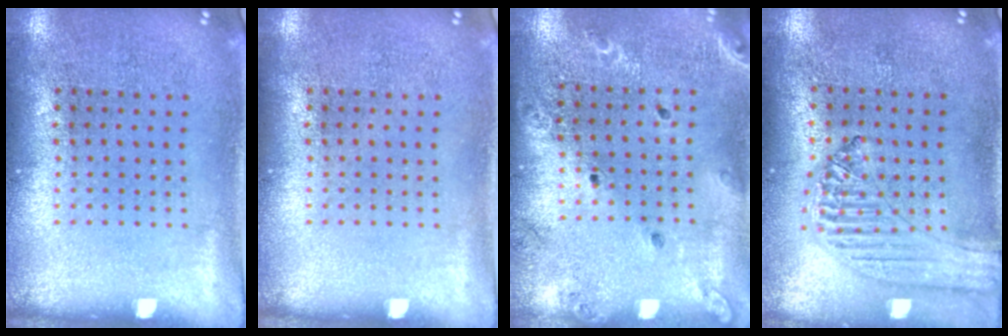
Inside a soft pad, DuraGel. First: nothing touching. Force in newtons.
{"total": 0.0}
{"total": 1.4, "press": 1.4, "slide": 0.1}
{"total": 1.2, "press": 1.2, "slide": 0.1}